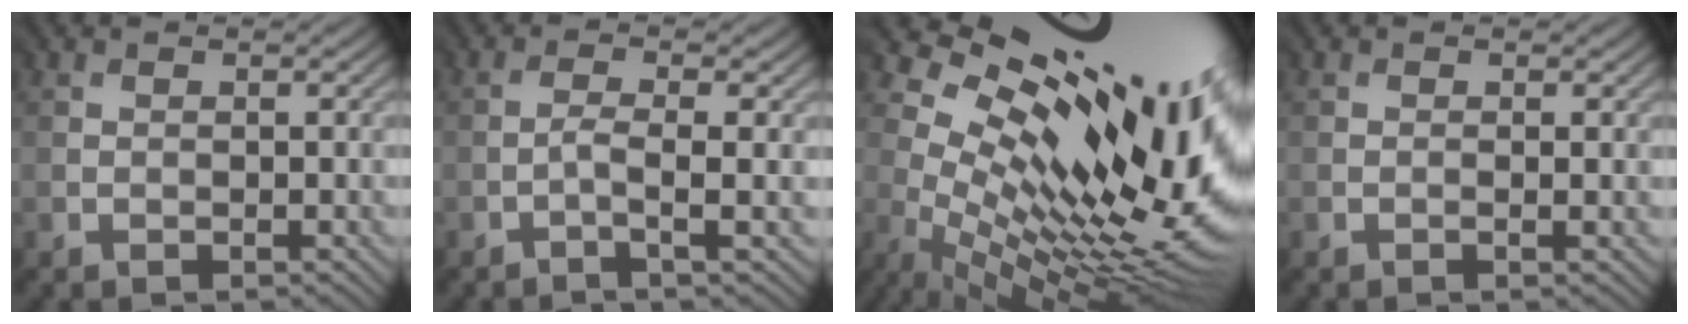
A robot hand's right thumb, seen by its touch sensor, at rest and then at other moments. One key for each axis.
{"total": 2.4, "fx": -1.0, "fy": 0.0, "fz": 2.1, "tx": -0.042, "ty": 0.004, "tz": -0.025}
{"total": 18.7, "fx": 5.3, "fy": 8.8, "fz": 15.7, "tx": -0.248, "ty": -0.006, "tz": 0.109}
{"total": 0.8, "fx": 0.0, "fy": 0.1, "fz": 0.8, "tx": -0.015, "ty": -0.002, "tz": 0.000}